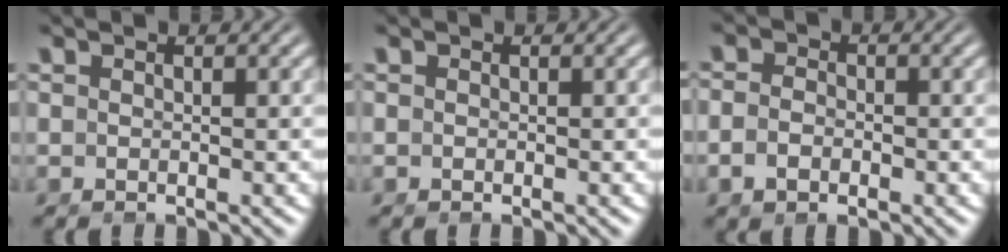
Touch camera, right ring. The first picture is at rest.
{"total": 0.0}
{"total": 2.0, "force": [-1.1, 1.3, 1.2], "torque": [-0.027, -0.012, -0.017]}